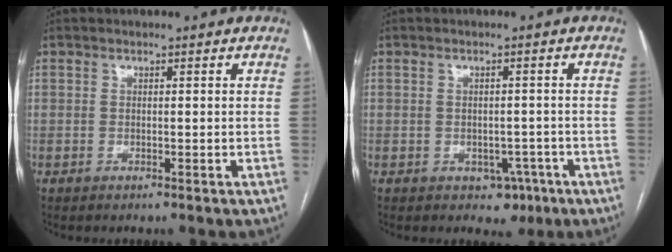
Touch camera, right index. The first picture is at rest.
{"total": 3.5, "force": [-1.6, 2.7, 1.6], "torque": [-0.008, 0.005, -0.010]}